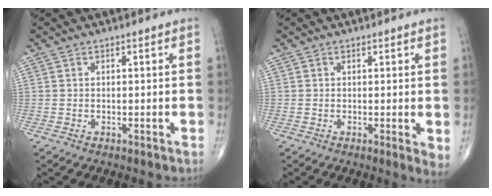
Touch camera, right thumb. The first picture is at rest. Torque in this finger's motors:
{"motor_torque": [-0.25, 0.28, 0.20, 0.10, 0.08]}